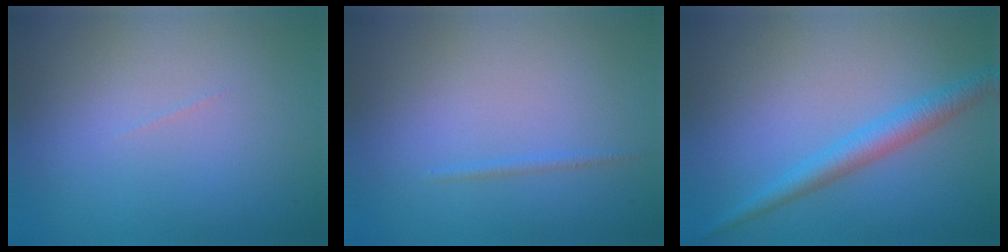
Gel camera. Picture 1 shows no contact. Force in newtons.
{"total": 0.6, "press": 0.6, "slide": 0.1}
{"total": 2.9, "press": 2.9, "slide": 0.2}